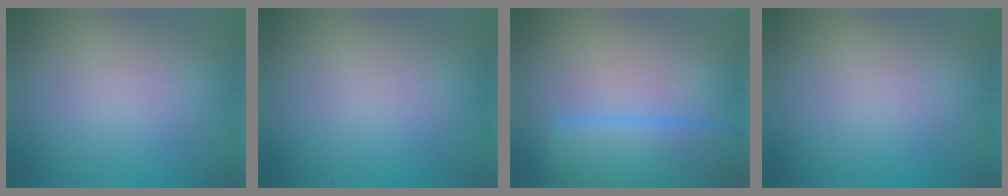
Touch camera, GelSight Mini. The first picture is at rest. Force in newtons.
{"total": 0.0}
{"total": 6.6, "press": 6.6, "slide": 0.4}
{"total": 0.0}